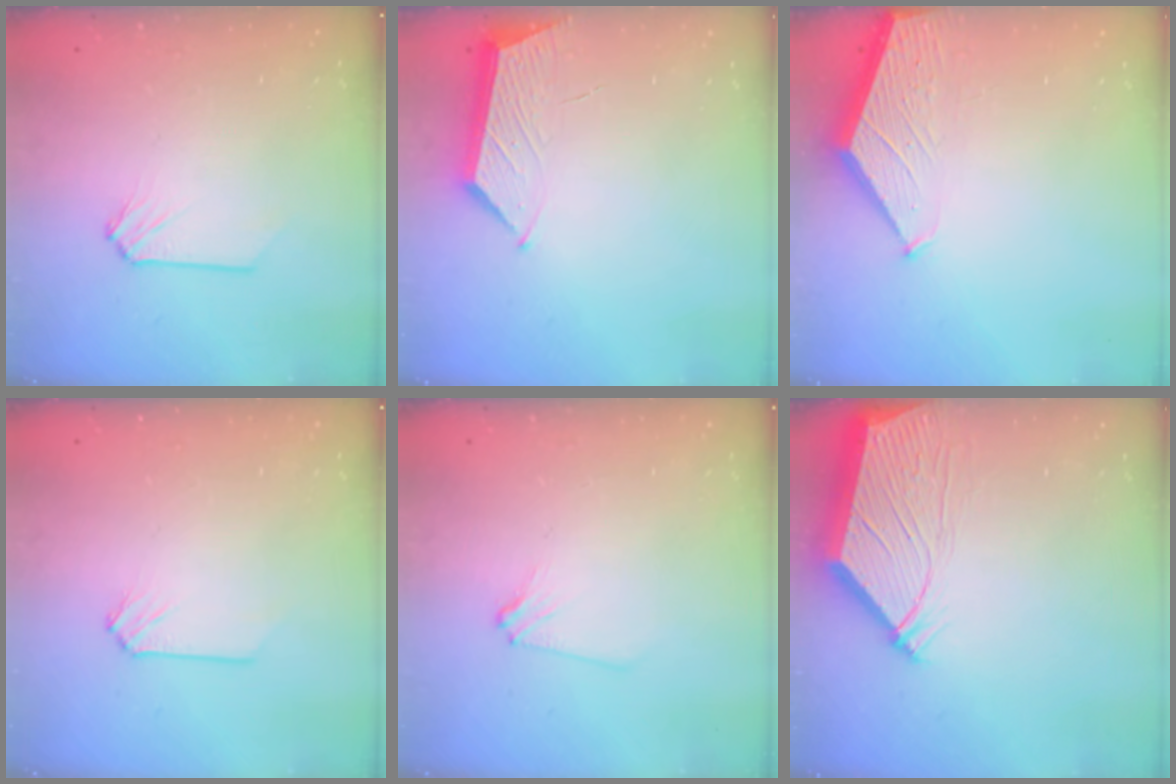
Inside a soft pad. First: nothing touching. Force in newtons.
{"total": 5.4, "press": 5.4, "slide": 0.7}
{"total": 1.4, "press": 1.4, "slide": 0.3}
{"total": 0.0}
{"total": 3.2, "press": 3.2, "slide": 0.5}
{"total": 6.2, "press": 6.1, "slide": 0.7}